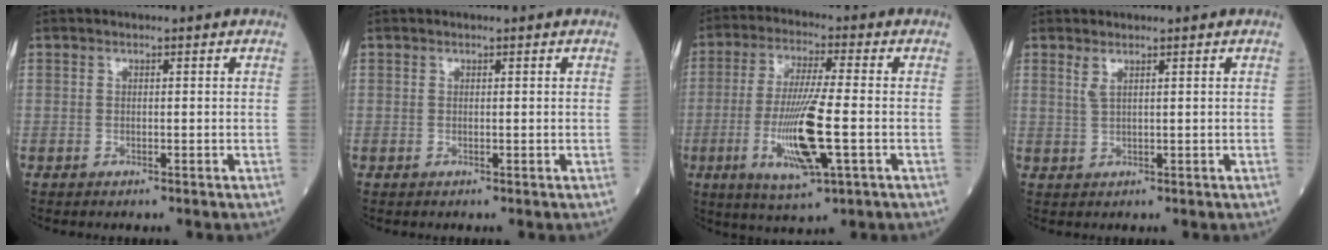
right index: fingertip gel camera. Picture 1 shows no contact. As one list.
[{"total": 0.0}, {"total": 11.9, "force": [-3.0, 0.8, 11.5], "torque": [-0.232, -0.017, -0.054]}, {"total": 1.2, "force": [0.8, 0.0, 0.9], "torque": [-0.028, 0.000, 0.018]}]